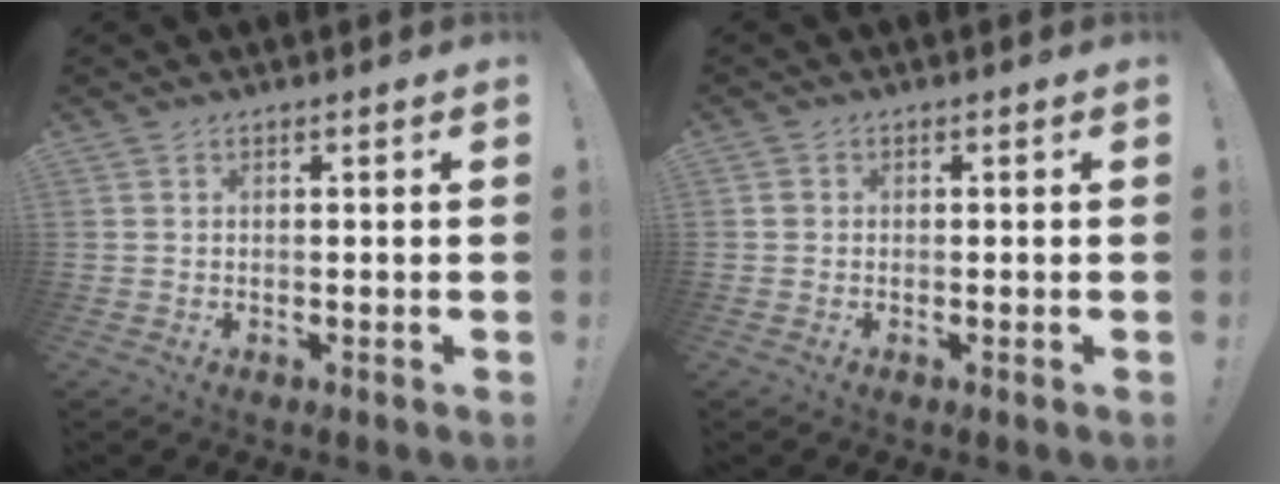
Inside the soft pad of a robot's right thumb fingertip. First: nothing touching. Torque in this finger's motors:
{"motor_torque": [-0.14, -0.04, 0.02, 0.18, -0.04]}